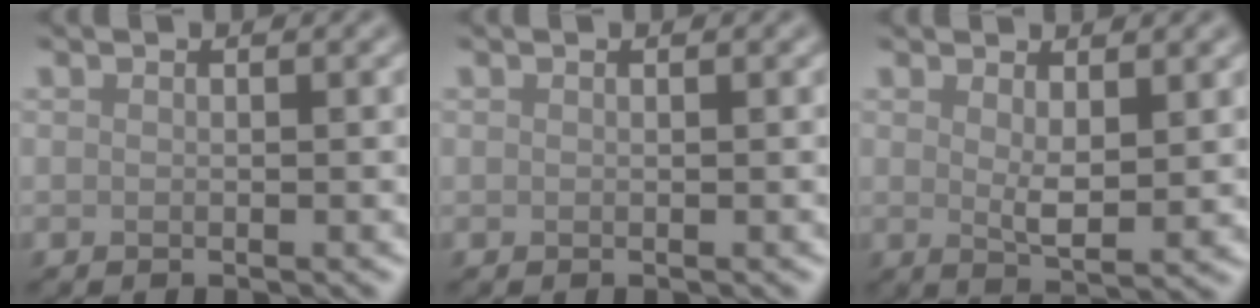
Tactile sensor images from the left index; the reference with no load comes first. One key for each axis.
{"total": 0.0}
{"total": 2.7, "fx": 1.2, "fy": 0.7, "fz": 2.3, "tx": -0.042, "ty": -0.012, "tz": 0.024}